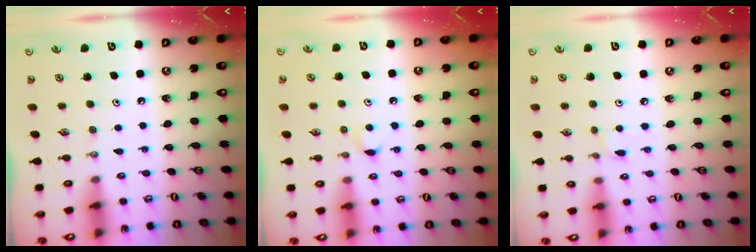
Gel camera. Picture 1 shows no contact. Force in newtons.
{"total": 4.2, "press": 4.2, "slide": 0.5}
{"total": 2.2, "press": 2.2, "slide": 0.3}